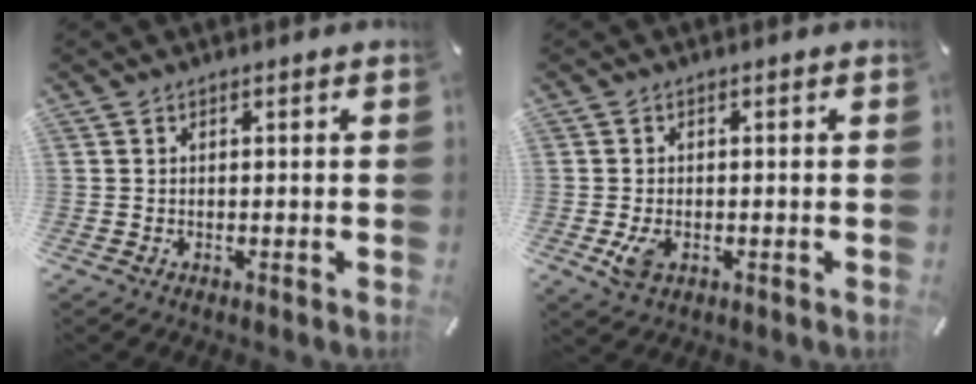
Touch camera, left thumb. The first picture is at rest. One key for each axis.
{"total": 3.9, "fx": -1.0, "fy": 2.6, "fz": 2.7, "tx": -0.065, "ty": -0.002, "tz": -0.020}